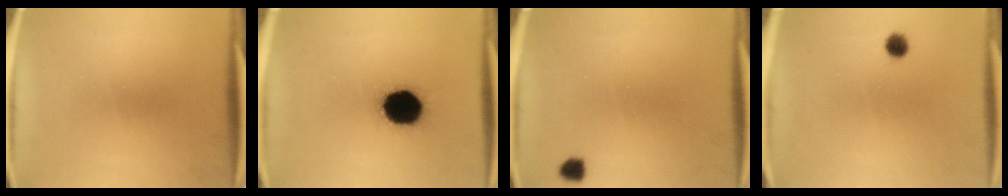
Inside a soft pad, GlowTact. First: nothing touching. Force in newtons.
{"total": 17.0}
{"total": 2.0}
{"total": 2.4}